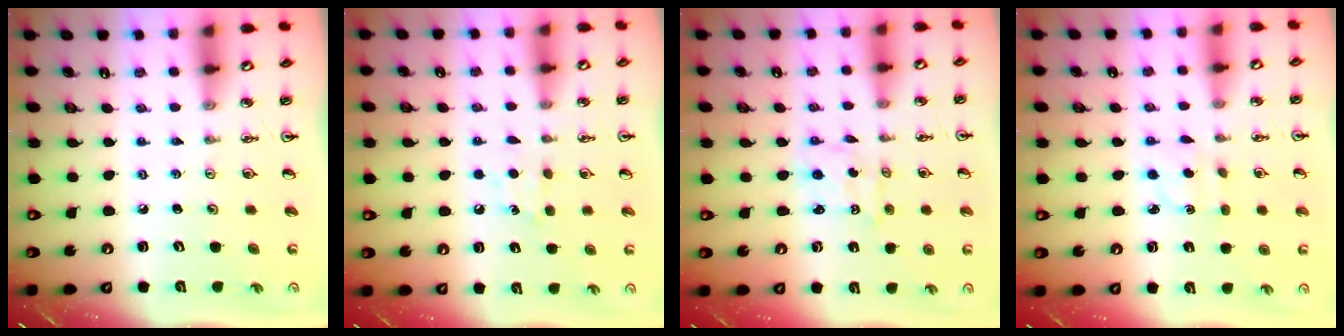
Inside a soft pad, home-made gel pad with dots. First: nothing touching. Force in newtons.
{"total": 5.6, "press": 5.6, "slide": 0.7}
{"total": 1.2, "press": 1.2, "slide": 0.1}
{"total": 2.3, "press": 2.1, "slide": 0.8}